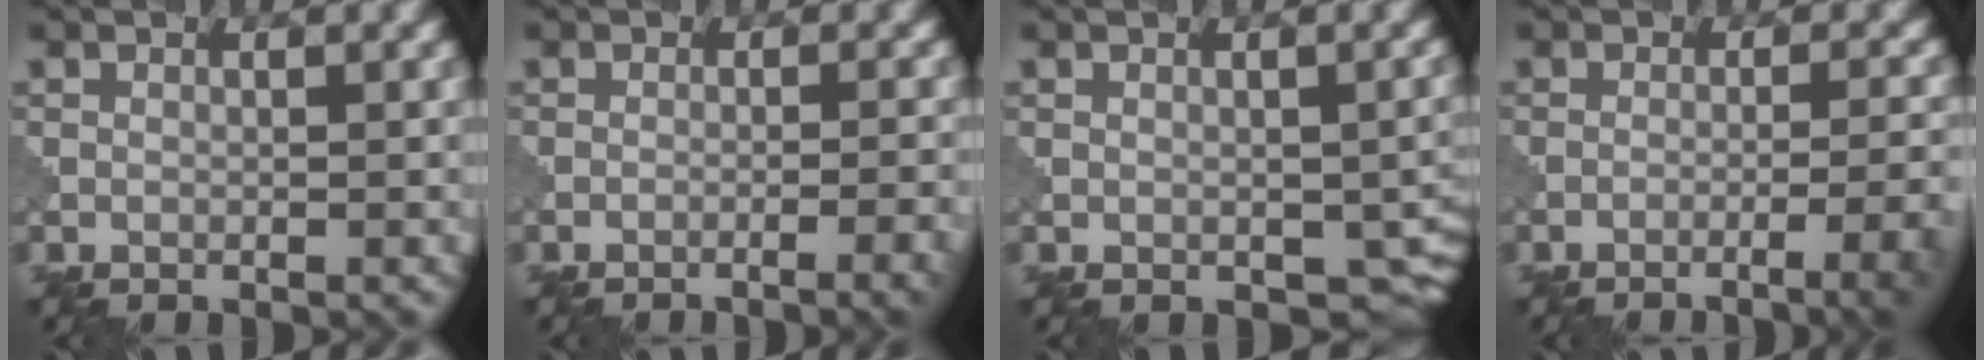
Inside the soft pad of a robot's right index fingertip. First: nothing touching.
{"total": 3.9, "force": [-2.4, 0.9, 2.9], "torque": [-0.031, 0.015, -0.042]}
{"total": 3.9, "force": [-0.6, 2.7, 2.7], "torque": [-0.034, -0.018, 0.000]}
{"total": 5.0, "force": [-2.9, 1.2, 3.9], "torque": [-0.046, 0.008, -0.045]}